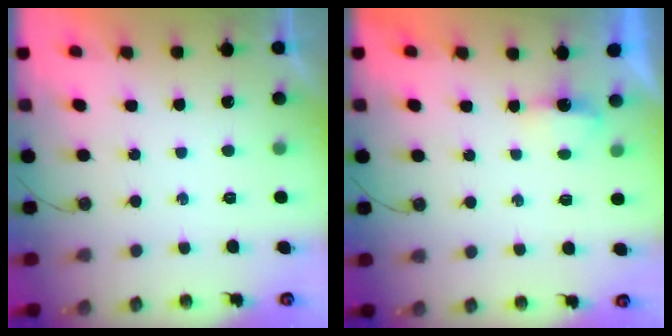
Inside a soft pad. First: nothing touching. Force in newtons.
{"total": 2.9, "press": 2.8, "slide": 0.6}